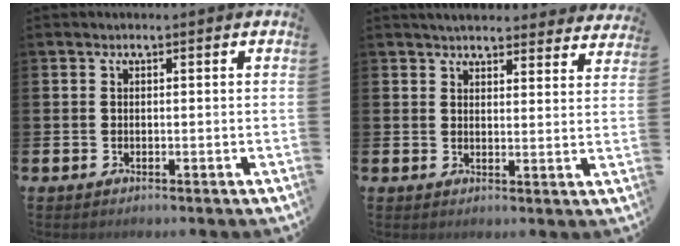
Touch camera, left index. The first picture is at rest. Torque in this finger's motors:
{"motor_torque": [1.09, -1.05, 0.48, 0.08]}